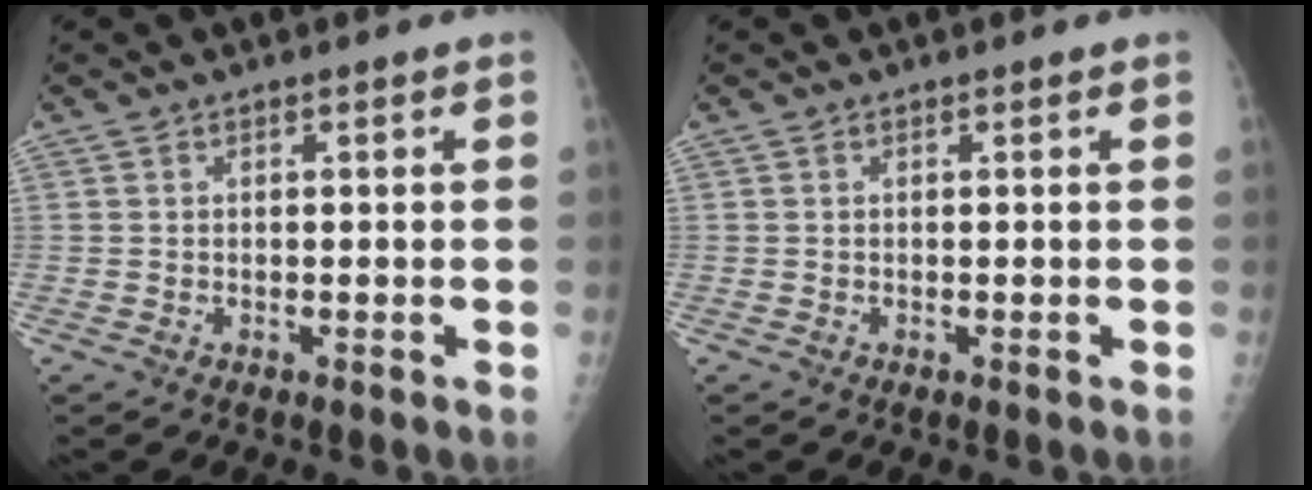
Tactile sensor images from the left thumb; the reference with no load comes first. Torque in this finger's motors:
{"motor_torque": [0.00, 0.00, 0.03, -0.04, 0.00]}